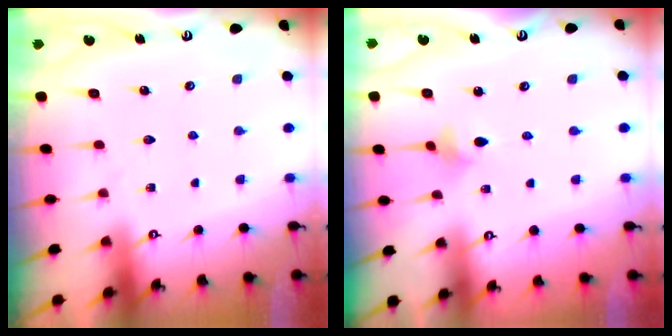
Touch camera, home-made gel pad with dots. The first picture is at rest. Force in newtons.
{"total": 2.8, "press": 2.8, "slide": 0.5}